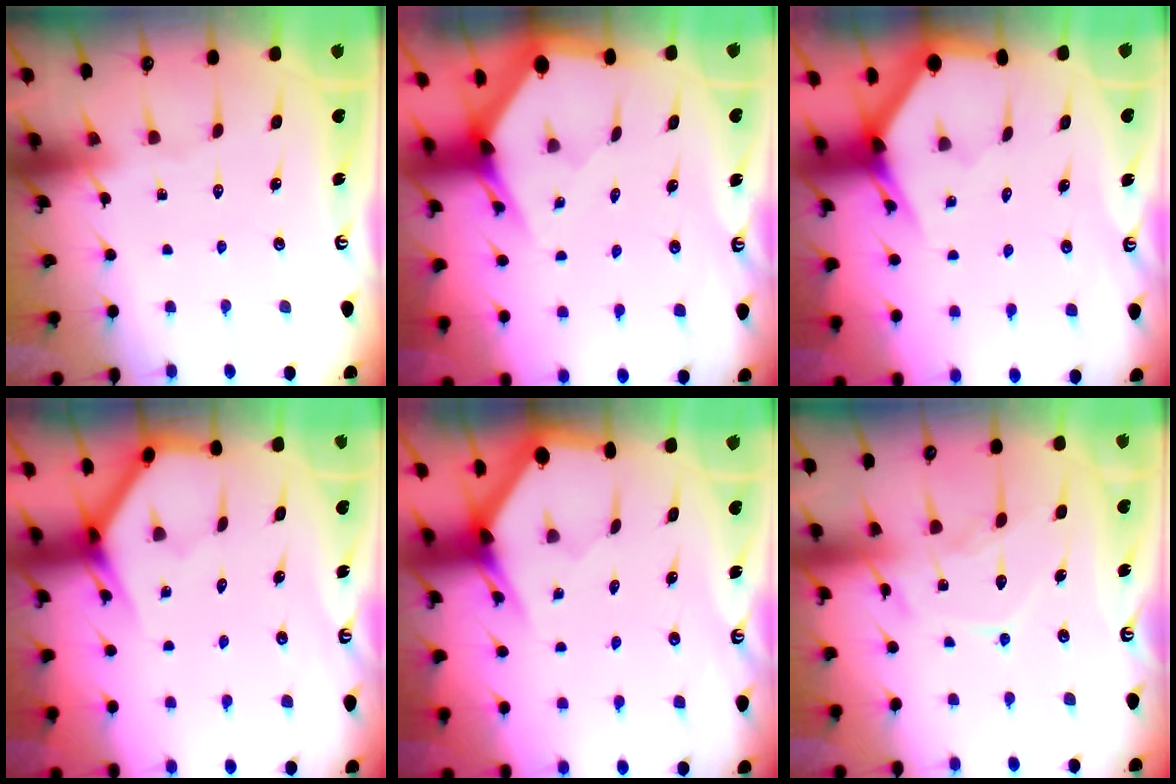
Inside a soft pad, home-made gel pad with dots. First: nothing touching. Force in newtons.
{"total": 4.3, "press": 4.3, "slide": 0.2}
{"total": 2.7, "press": 2.7, "slide": 0.1}
{"total": 3.6, "press": 3.6, "slide": 0.3}
{"total": 3.1, "press": 3.1, "slide": 0.0}
{"total": 11.5, "press": 11.4, "slide": 1.1}